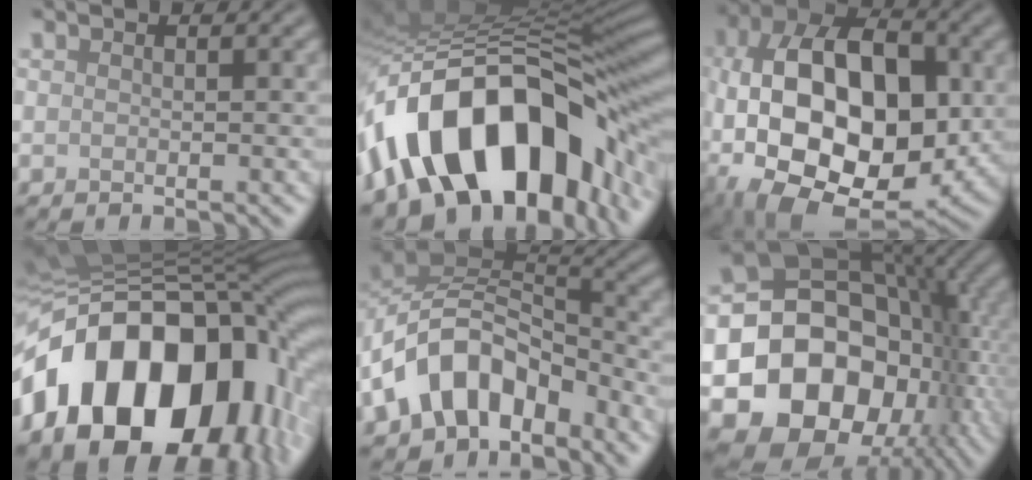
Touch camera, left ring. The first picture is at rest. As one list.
[{"total": 17.1, "force": [-5.8, 9.8, 12.8], "torque": [-0.204, 0.016, -0.098]}, {"total": 16.7, "force": [-2.7, 10.2, 13.0], "torque": [-0.214, -0.001, -0.048]}, {"total": 18.3, "force": [-5.7, 12.4, 12.2], "torque": [-0.194, 0.009, -0.093]}, {"total": 9.7, "force": [-4.9, 6.0, 5.8], "torque": [-0.091, 0.012, -0.101]}, {"total": 16.6, "force": [-4.7, 13.1, 9.1], "torque": [-0.155, -0.008, -0.086]}]